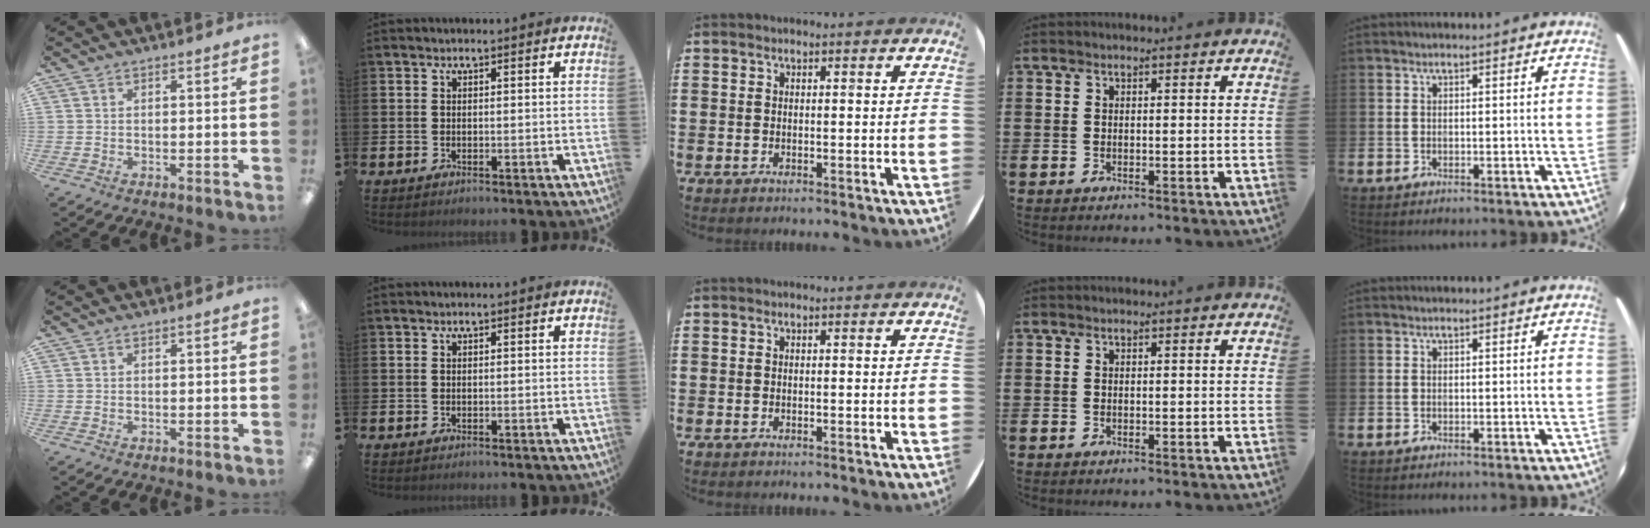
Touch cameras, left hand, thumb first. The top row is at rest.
{}